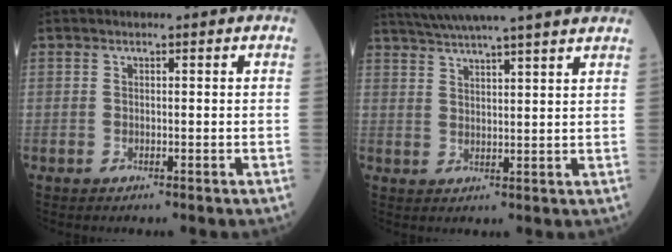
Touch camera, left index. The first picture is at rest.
{"total": 16.4, "force": [14.5, -0.5, 7.6], "torque": [-0.134, 0.018, 0.202]}